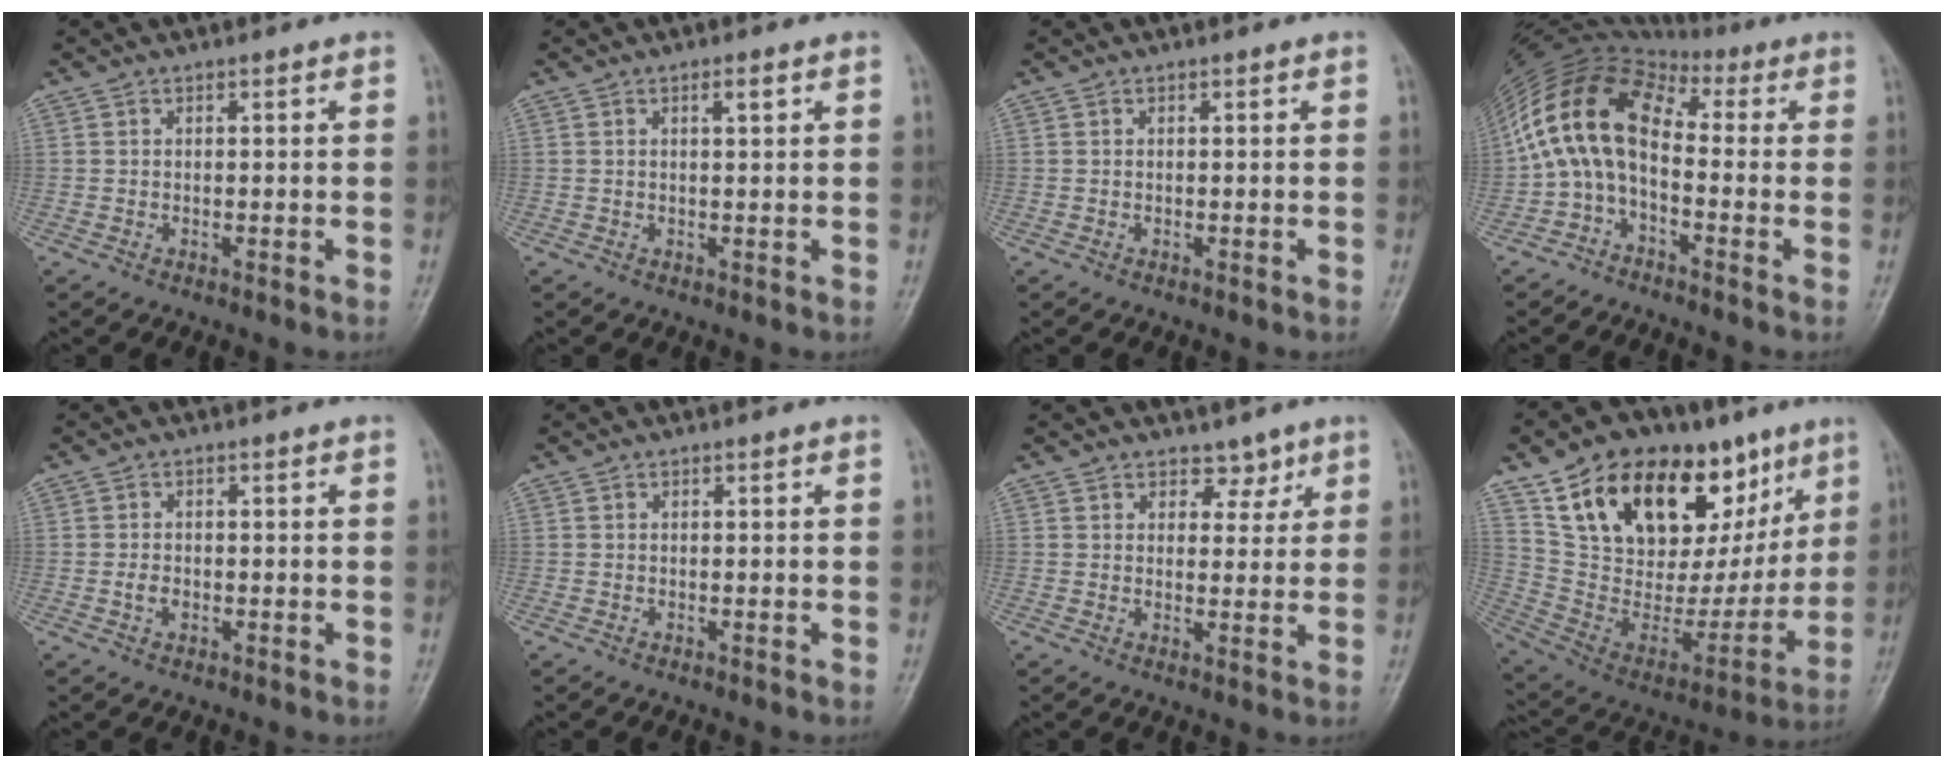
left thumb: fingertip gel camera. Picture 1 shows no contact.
{"total": 1.7, "force": [0.7, 0.3, 1.5], "torque": [-0.023, 0.000, 0.012]}
{"total": 0.0}
{"total": 13.2, "force": [-1.0, 7.9, 10.5], "torque": [-0.200, 0.063, -0.036]}
{"total": 2.2, "force": [-0.6, 1.5, 1.4], "torque": [-0.024, 0.006, -0.012]}
{"total": 0.0}
{"total": 3.5, "force": [2.4, 2.4, 0.9], "torque": [0.018, -0.014, 0.033]}
{"total": 31.2, "force": [15.7, 16.7, 21.2], "torque": [-0.294, -0.005, 0.276]}